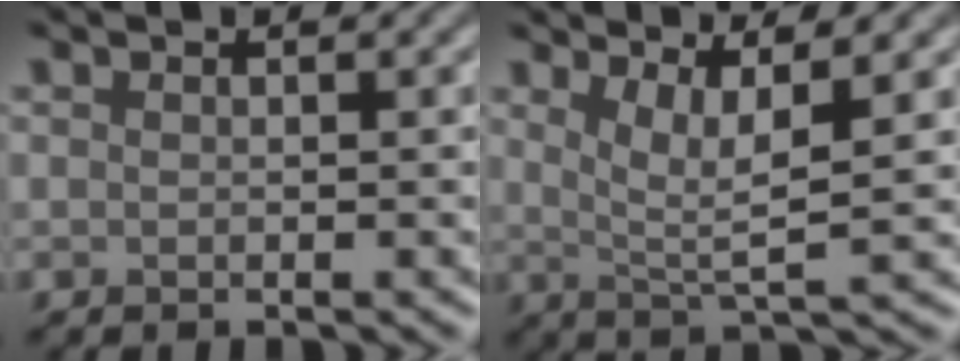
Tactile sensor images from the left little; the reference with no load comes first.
{"total": 4.0, "force": [1.7, 0.8, 3.6], "torque": [-0.064, -0.008, 0.033]}